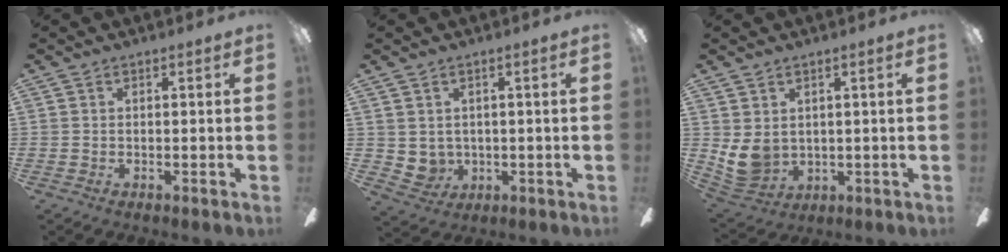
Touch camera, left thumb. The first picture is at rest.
{"total": 4.0, "force": [1.5, 3.5, 1.2], "torque": [-0.039, -0.006, 0.030]}
{"total": 7.8, "force": [1.5, 5.9, 5.0], "torque": [-0.119, -0.013, 0.032]}